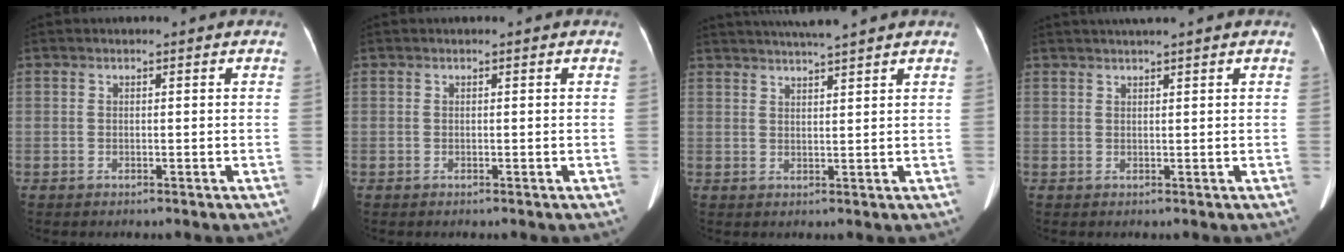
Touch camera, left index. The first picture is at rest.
{"total": 0.0}
{"total": 7.1, "force": [6.3, -0.7, 3.2], "torque": [-0.057, 0.020, 0.091]}
{"total": 3.7, "force": [3.1, -0.4, 1.9], "torque": [-0.023, 0.027, 0.047]}